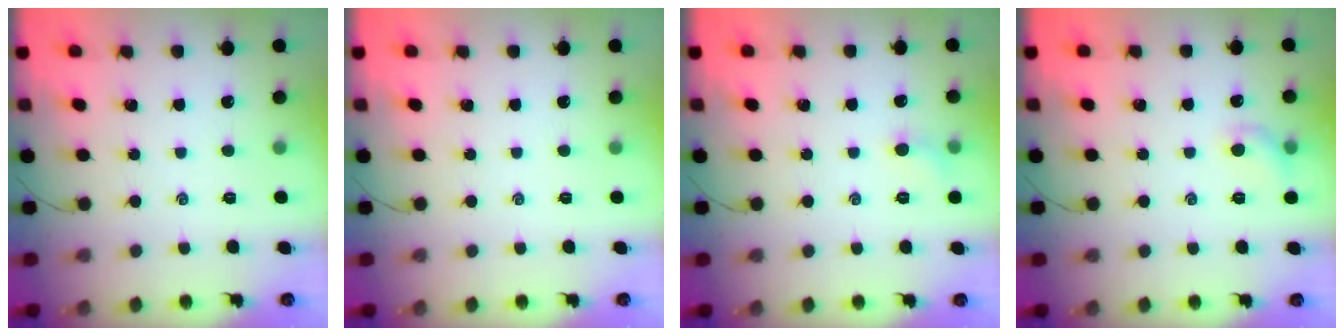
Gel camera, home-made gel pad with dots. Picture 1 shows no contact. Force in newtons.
{"total": 0.0}
{"total": 5.1, "press": 4.8, "slide": 1.6}
{"total": 6.6, "press": 6.5, "slide": 1.4}